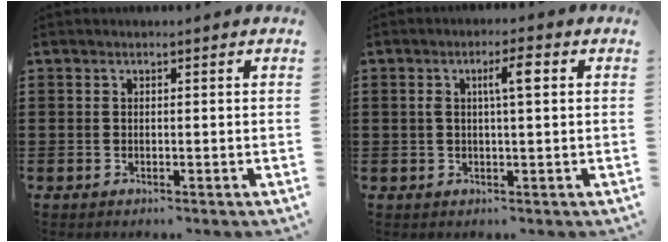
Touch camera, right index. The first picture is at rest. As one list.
[{"total": 4.1, "force": [1.0, 0.8, 3.9], "torque": [-0.070, 0.007, 0.011]}]